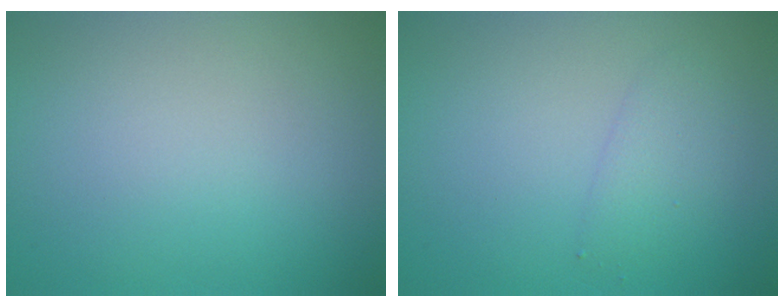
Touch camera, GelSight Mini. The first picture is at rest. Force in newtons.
{"total": 1.5, "press": 1.5, "slide": 0.1}